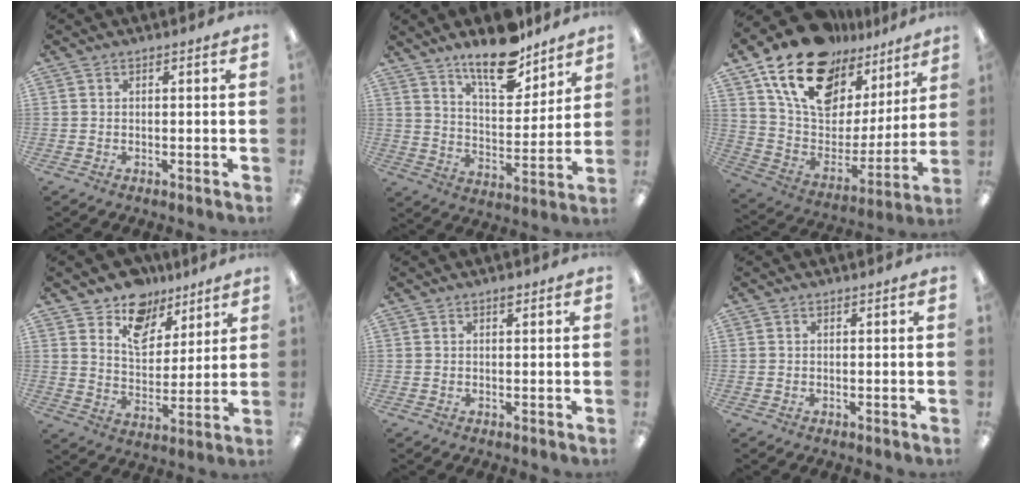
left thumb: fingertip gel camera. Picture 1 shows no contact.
{"total": 14.2, "force": [11.4, 5.0, 6.9], "torque": [-0.103, -0.075, 0.200]}
{"total": 20.9, "force": [14.3, 11.5, 10.0], "torque": [-0.188, -0.087, 0.260]}
{"total": 11.4, "force": [8.9, 6.7, 2.5], "torque": [-0.048, -0.059, 0.169]}
{"total": 0.9, "force": [0.7, 0.3, 0.6], "torque": [-0.004, -0.002, 0.010]}
{"total": 0.0}